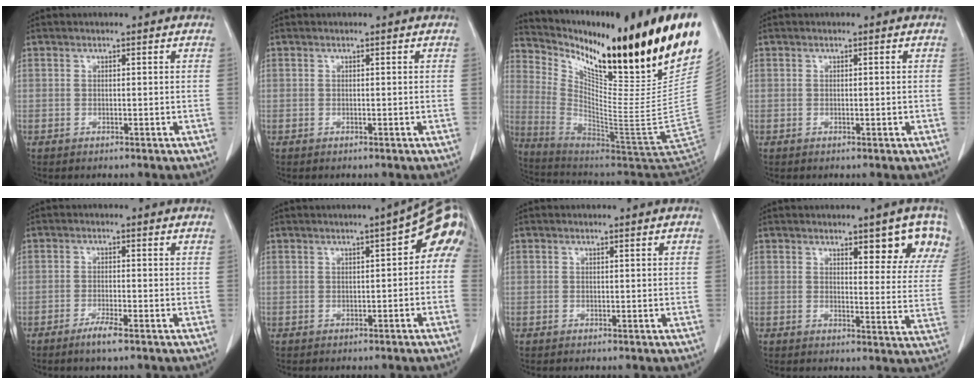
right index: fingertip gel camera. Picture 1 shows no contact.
{"total": 0.0}
{"total": 30.0, "force": [17.7, 1.2, 24.3], "torque": [-0.334, -0.025, 0.277]}
{"total": 0.6, "force": [-0.1, 0.1, 0.6], "torque": [-0.010, -0.001, 0.001]}
{"total": 2.9, "force": [-2.0, 0.0, 2.1], "torque": [-0.044, -0.005, -0.037]}
{"total": 7.3, "force": [1.6, 2.1, 6.8], "torque": [-0.082, 0.029, 0.012]}
{"total": 0.6, "force": [0.0, 0.6, -0.2], "torque": [0.011, 0.006, -0.002]}
{"total": 9.4, "force": [6.3, 2.5, 6.6], "torque": [-0.069, -0.008, 0.065]}